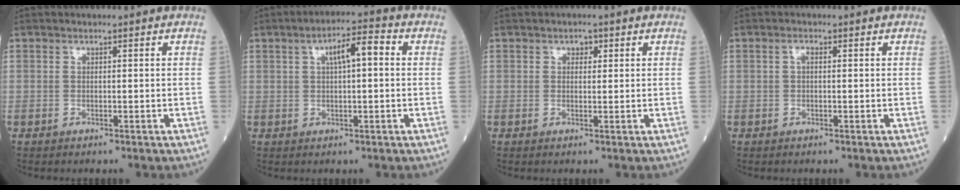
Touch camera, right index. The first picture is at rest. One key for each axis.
{"total": 5.6, "fx": 1.3, "fy": 1.4, "fz": 5.2, "tx": -0.090, "ty": 0.021, "tz": 0.020}
{"total": 1.3, "fx": 0.6, "fy": 0.9, "fz": 0.8, "tx": -0.009, "ty": 0.002, "tz": 0.008}
{"total": 1.0, "fx": 0.2, "fy": 0.4, "fz": 0.9, "tx": -0.017, "ty": 0.003, "tz": 0.002}